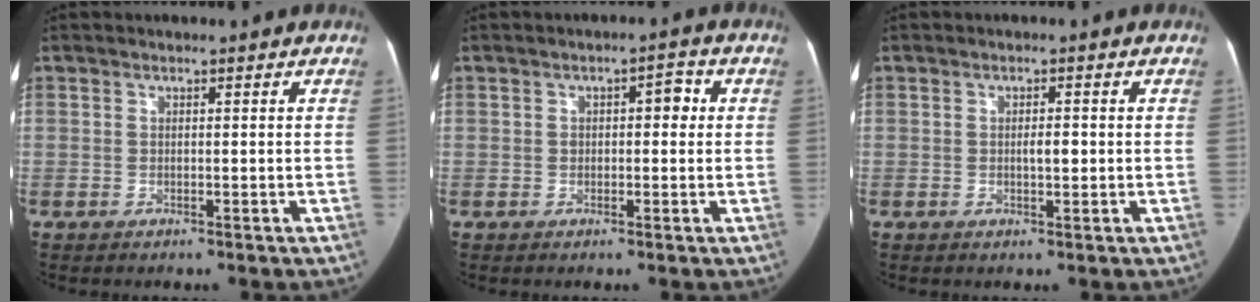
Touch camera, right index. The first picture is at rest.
{"total": 3.7, "force": [0.4, 2.1, 3.0], "torque": [-0.046, 0.030, 0.009]}
{"total": 2.2, "force": [-0.1, 0.8, 2.0], "torque": [-0.035, 0.003, -0.001]}